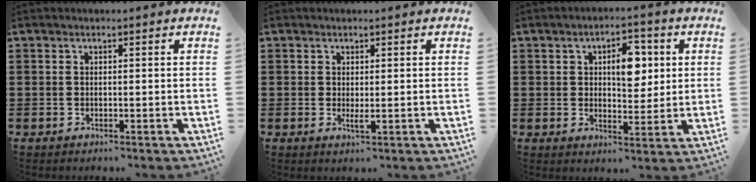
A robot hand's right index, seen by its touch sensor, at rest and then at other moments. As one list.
[{"total": 1.3, "force": [0.1, 0.3, 1.3], "torque": [-0.024, -0.002, 0.003]}, {"total": 6.3, "force": [1.6, 3.5, 4.9], "torque": [-0.075, 0.002, 0.018]}]